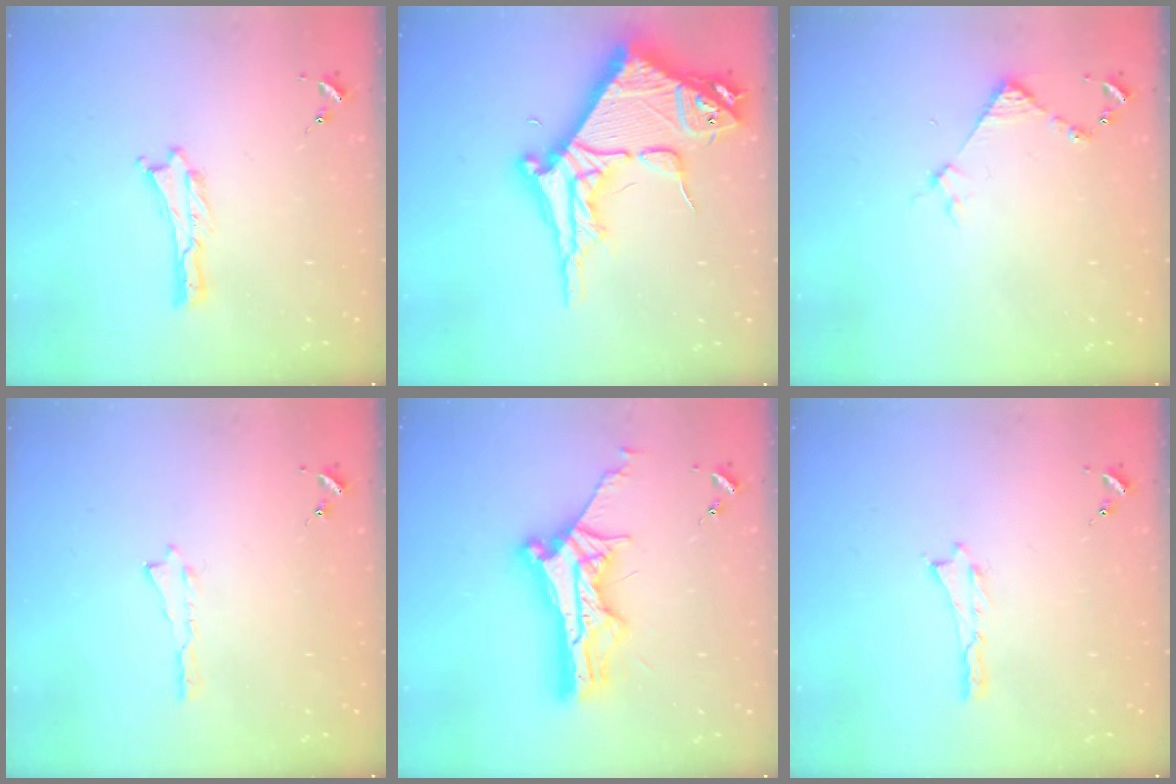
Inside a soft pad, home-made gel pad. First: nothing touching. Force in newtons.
{"total": 15.7, "press": 15.6, "slide": 1.7}
{"total": 3.5, "press": 3.5, "slide": 0.3}
{"total": 0.0}
{"total": 12.2, "press": 12.1, "slide": 1.1}
{"total": 0.0}